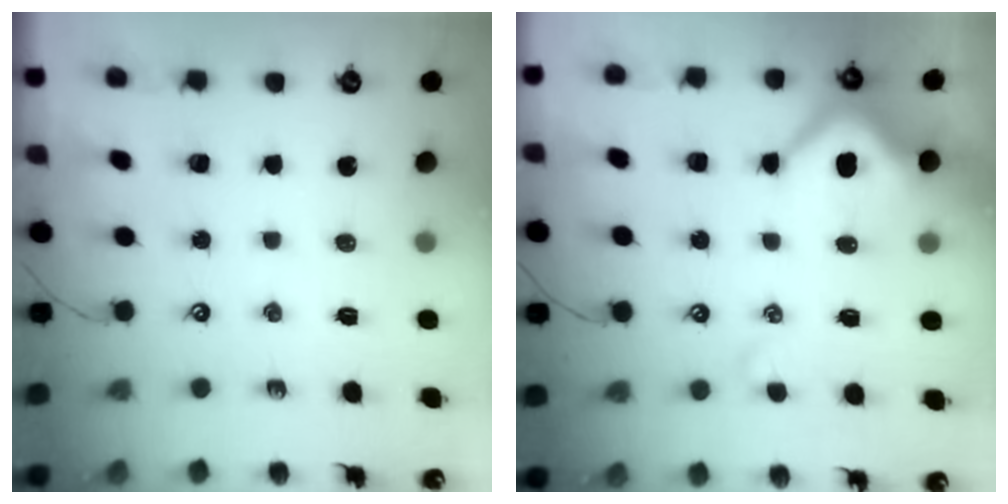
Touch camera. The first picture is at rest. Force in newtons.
{"total": 7.1, "press": 7.0, "slide": 1.5}